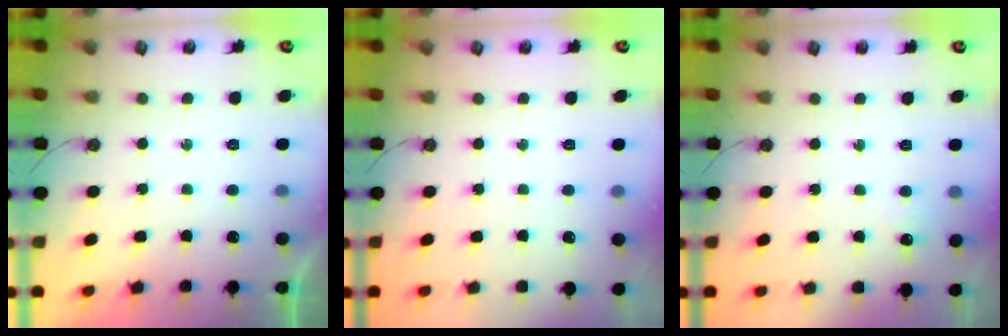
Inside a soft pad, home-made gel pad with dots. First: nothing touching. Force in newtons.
{"total": 0.0}
{"total": 8.0, "press": 4.6, "slide": 6.6}